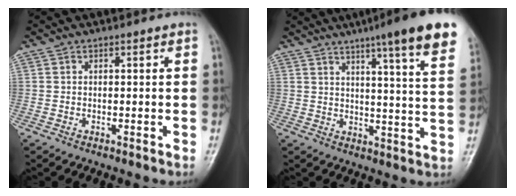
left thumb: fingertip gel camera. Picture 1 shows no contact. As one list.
[{"total": 18.0, "force": [12.0, 1.4, 13.4], "torque": [-0.164, -0.043, 0.143]}]